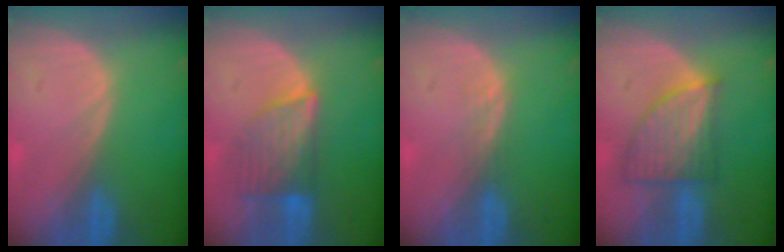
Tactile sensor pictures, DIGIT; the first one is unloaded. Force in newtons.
{"total": 6.9, "press": 6.4, "slide": 2.6}
{"total": 1.1, "press": 1.1, "slide": 0.1}
{"total": 7.5, "press": 6.7, "slide": 3.4}